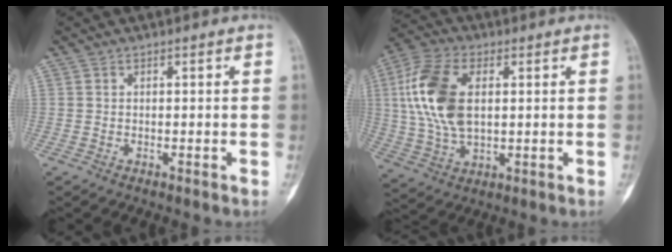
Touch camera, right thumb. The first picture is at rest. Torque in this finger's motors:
{"motor_torque": [-0.29, 2.56, 0.71, -0.44, 0.41]}